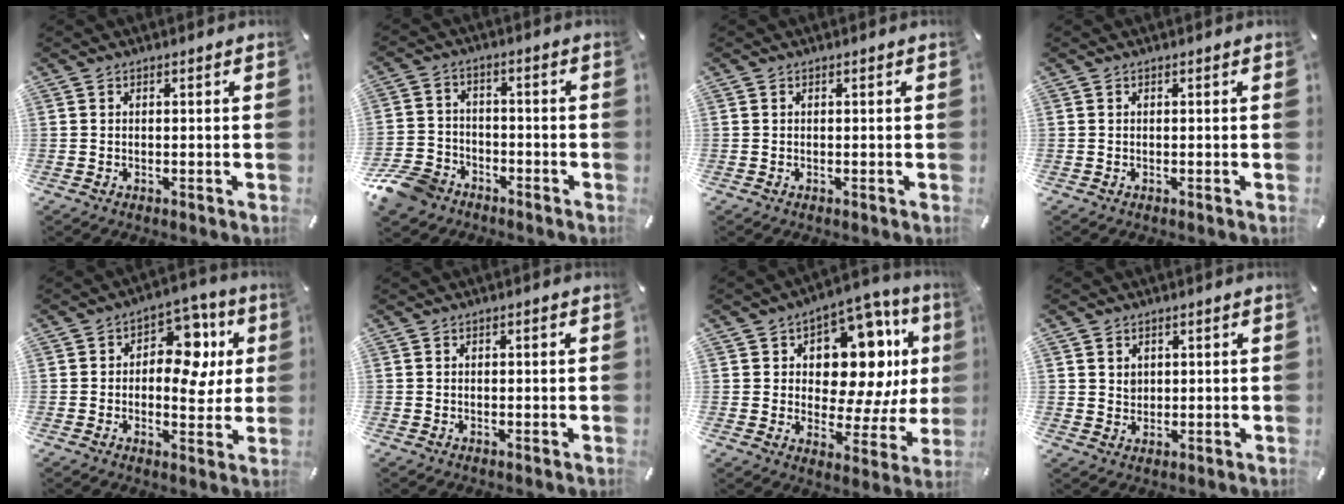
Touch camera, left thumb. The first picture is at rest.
{"total": 9.3, "force": [-6.4, 6.2, 2.8], "torque": [-0.065, 0.044, -0.124]}
{"total": 0.0}
{"total": 0.0}
{"total": 12.9, "force": [2.9, 8.8, 9.0], "torque": [-0.109, -0.019, 0.047]}
{"total": 0.5, "force": [0.1, 0.3, 0.4], "torque": [-0.007, 0.002, 0.000]}
{"total": 16.1, "force": [7.0, 9.8, 10.8], "torque": [-0.142, -0.059, 0.119]}
{"total": 3.2, "force": [1.5, 2.8, 0.1], "torque": [0.007, -0.002, 0.026]}